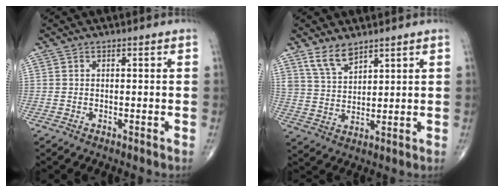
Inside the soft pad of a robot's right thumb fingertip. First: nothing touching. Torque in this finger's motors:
{"motor_torque": [-0.01, 0.17, 0.65, 0.63, 0.04]}